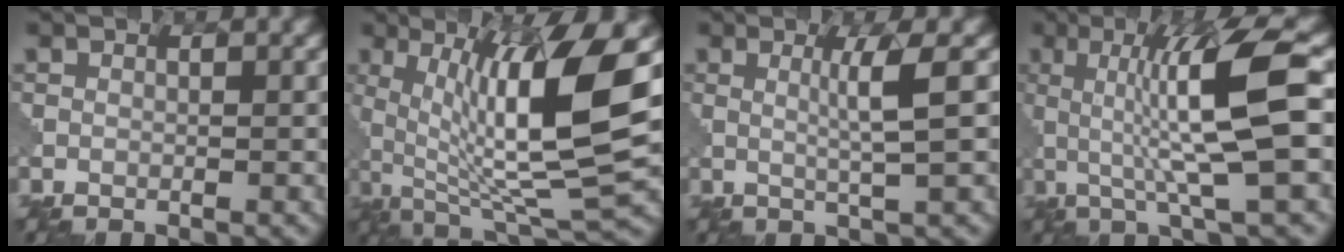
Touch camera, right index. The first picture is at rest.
{"total": 11.4, "force": [1.7, 2.4, 11.0], "torque": [-0.189, 0.001, 0.043]}
{"total": 2.5, "force": [0.3, -0.1, 2.5], "torque": [-0.048, 0.005, 0.009]}
{"total": 7.8, "force": [0.3, 0.8, 7.7], "torque": [-0.127, 0.003, 0.014]}